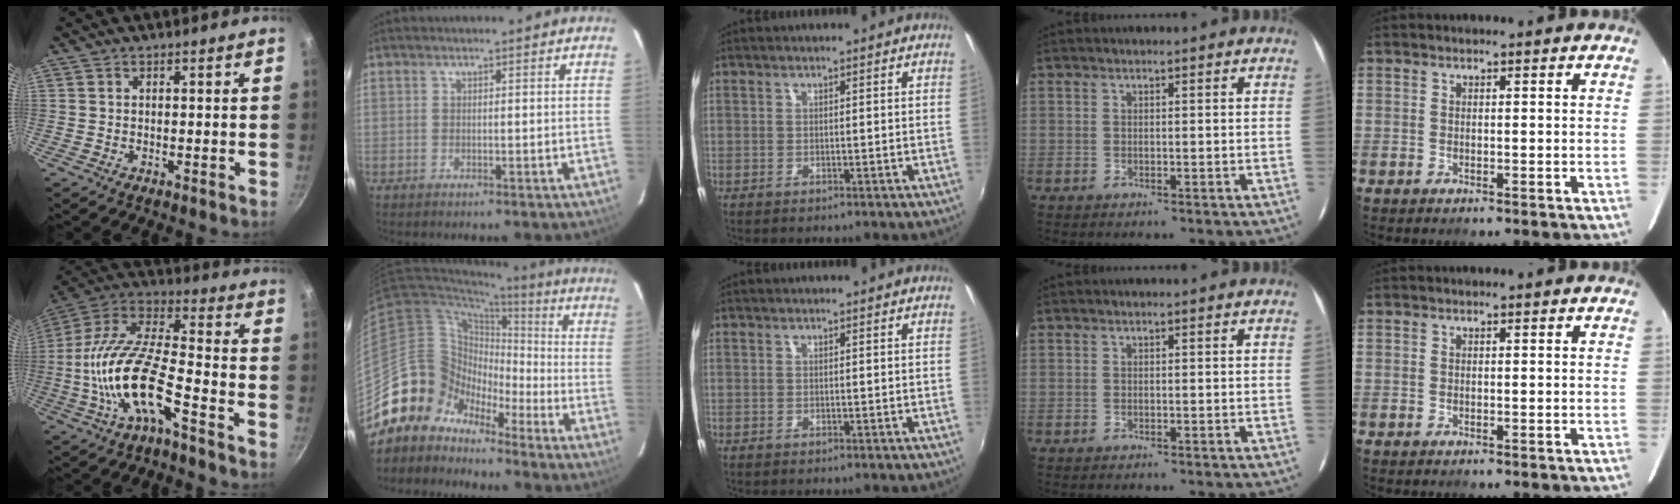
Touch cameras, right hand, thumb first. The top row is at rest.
{"thumb": {"total": 17.5, "force": [-6.9, 6.0, 15.0], "torque": [-0.287, 0.052, -0.147]}, "index": {"total": 11.8, "force": [-9.5, 6.8, 1.7], "torque": [-0.039, 0.039, -0.195]}}